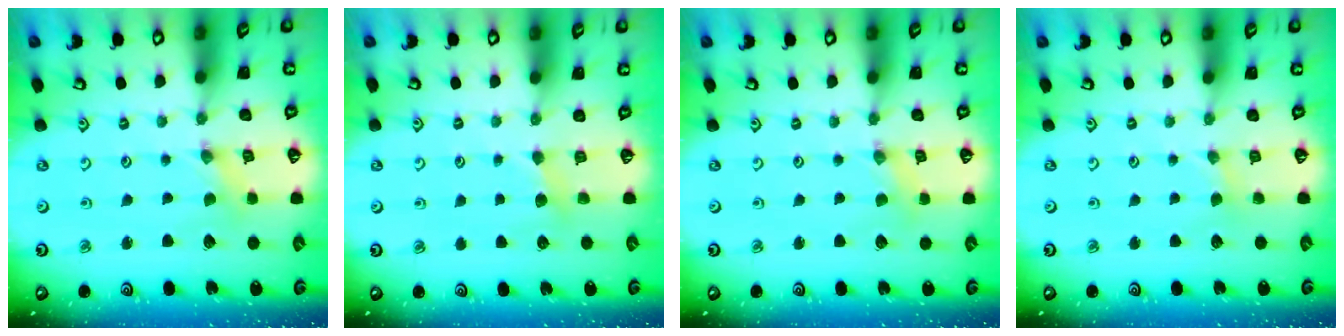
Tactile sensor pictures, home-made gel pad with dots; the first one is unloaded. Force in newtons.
{"total": 3.6, "press": 3.6, "slide": 0.5}
{"total": 1.3, "press": 1.2, "slide": 0.3}
{"total": 1.3, "press": 1.2, "slide": 0.3}